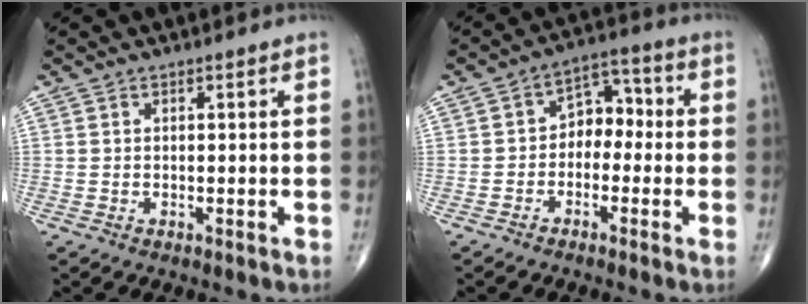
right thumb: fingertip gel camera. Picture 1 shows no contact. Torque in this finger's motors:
{"motor_torque": [-0.37, -0.14, -0.31, -0.16, 0.06]}